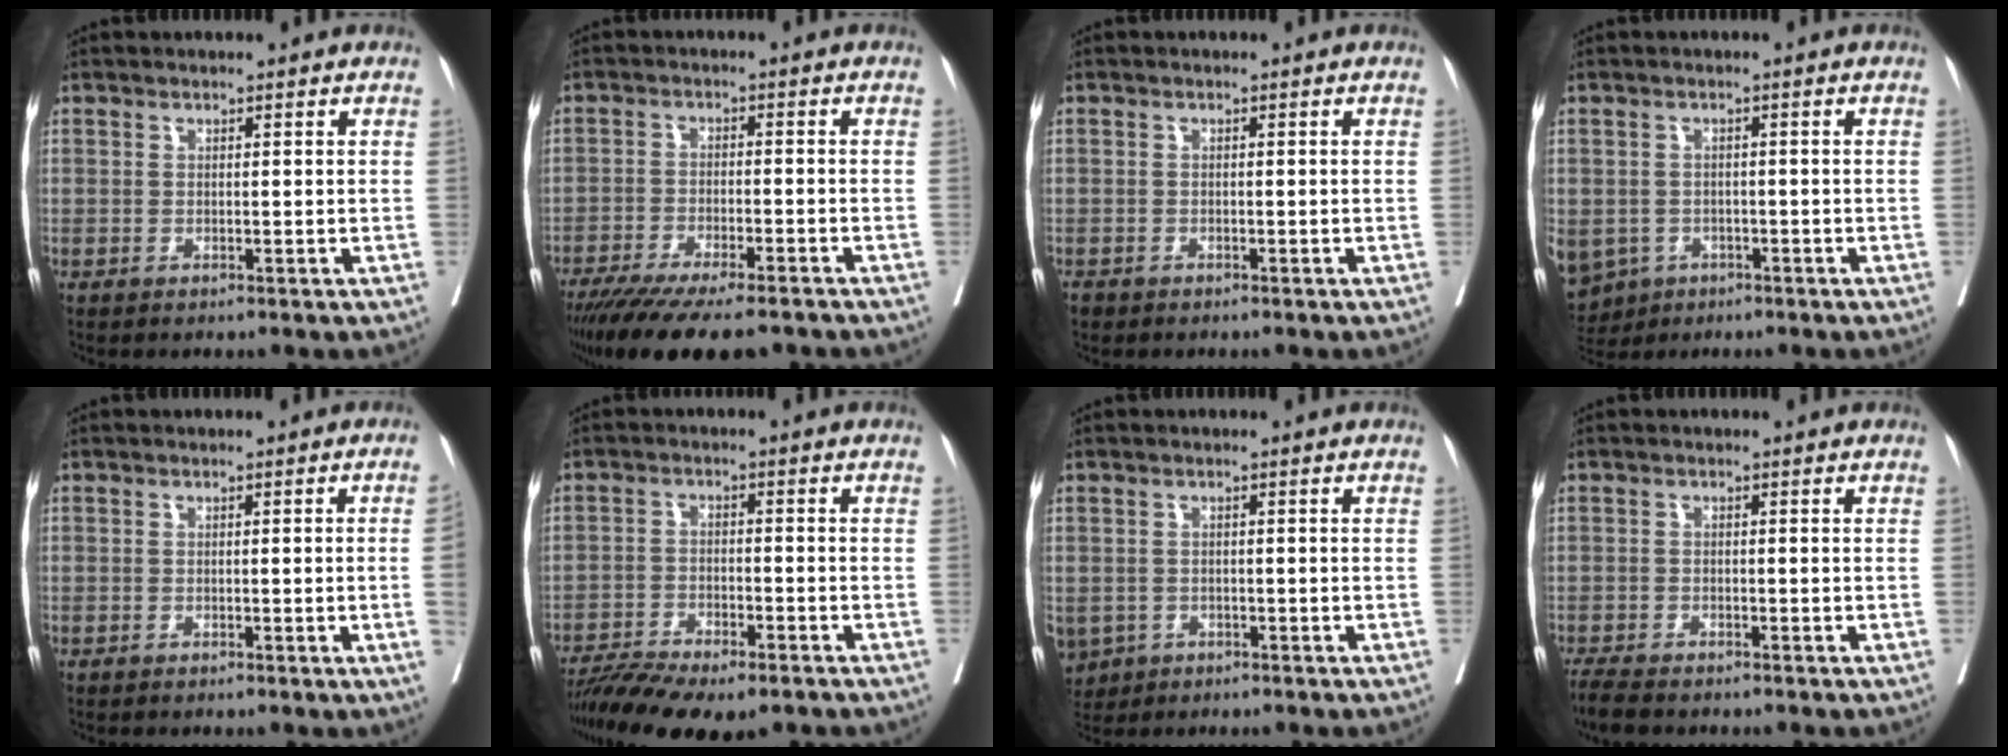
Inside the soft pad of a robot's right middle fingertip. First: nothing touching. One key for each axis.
{"total": 15.9, "fx": -13.0, "fy": 2.6, "fz": 8.8, "tx": -0.143, "ty": -0.036, "tz": -0.199}
{"total": 1.5, "fx": -1.3, "fy": 0.7, "fz": 0.4, "tx": -0.017, "ty": -0.004, "tz": -0.022}
{"total": 12.8, "fx": -5.9, "fy": 10.4, "fz": 4.6, "tx": -0.150, "ty": -0.011, "tz": -0.077}
{"total": 2.4, "fx": -0.5, "fy": -0.5, "fz": 2.3, "tx": -0.035, "ty": 0.000, "tz": -0.005}
{"total": 13.3, "fx": -10.8, "fy": 2.9, "fz": 7.1, "tx": -0.129, "ty": -0.013, "tz": -0.171}
{"total": 7.1, "fx": -3.4, "fy": 5.8, "fz": 2.3, "tx": -0.069, "ty": -0.003, "tz": -0.049}
{"total": 4.7, "fx": -4.1, "fy": 0.9, "fz": 2.1, "tx": -0.042, "ty": -0.015, "tz": -0.072}